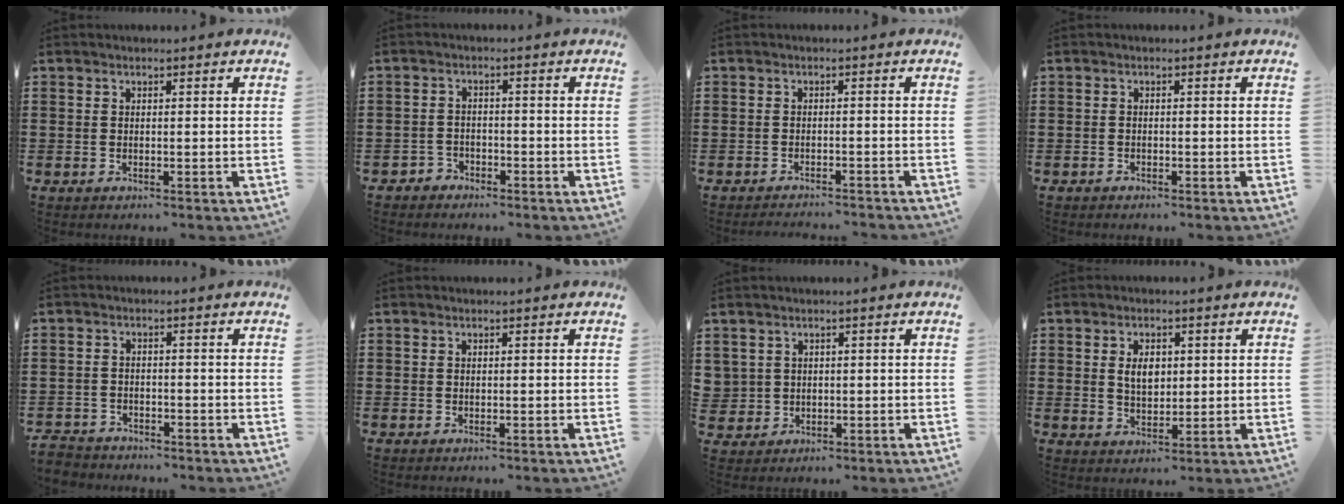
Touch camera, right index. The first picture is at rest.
{"total": 2.0, "force": [-1.7, 0.9, 0.0], "torque": [-0.008, 0.003, -0.039]}
{"total": 1.7, "force": [-1.7, -0.3, 0.1], "torque": [-0.004, 0.001, -0.034]}
{"total": 0.6, "force": [-0.6, 0.3, 0.0], "torque": [-0.002, 0.002, -0.013]}
{"total": 2.5, "force": [-2.4, 0.4, -0.2], "torque": [-0.005, -0.002, -0.054]}
{"total": 0.0}
{"total": 1.8, "force": [0.8, 1.6, -0.1], "torque": [-0.008, 0.009, 0.013]}
{"total": 4.0, "force": [0.9, 2.5, 3.0], "torque": [-0.058, 0.010, 0.012]}